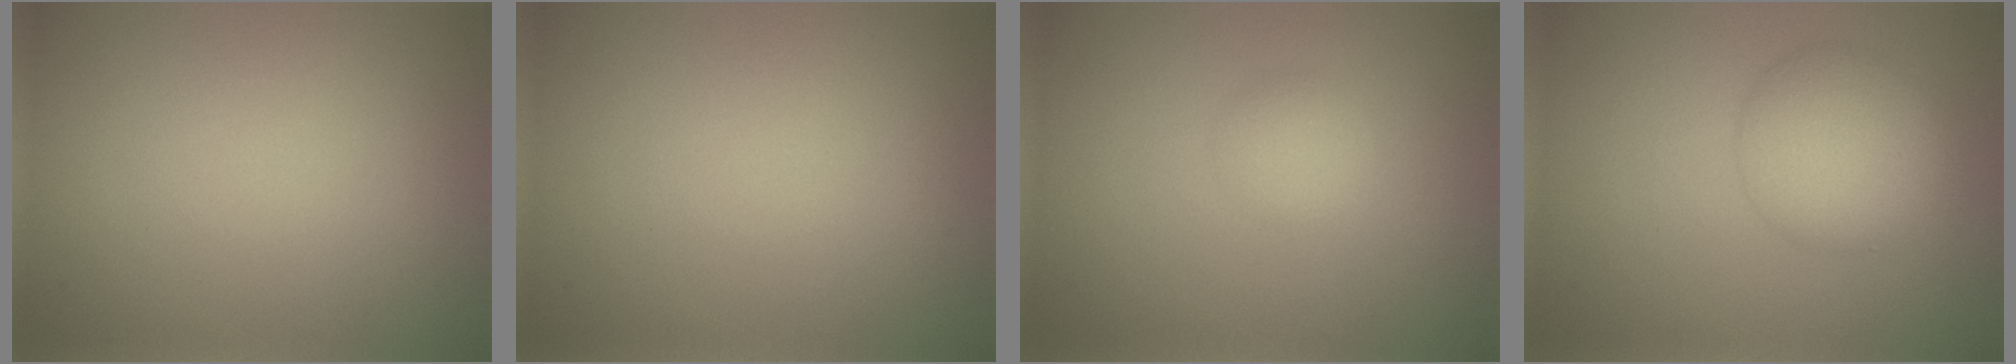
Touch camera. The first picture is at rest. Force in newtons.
{"total": 0.0}
{"total": 1.7, "press": 1.7, "slide": 0.1}
{"total": 5.1, "press": 5.1, "slide": 0.1}